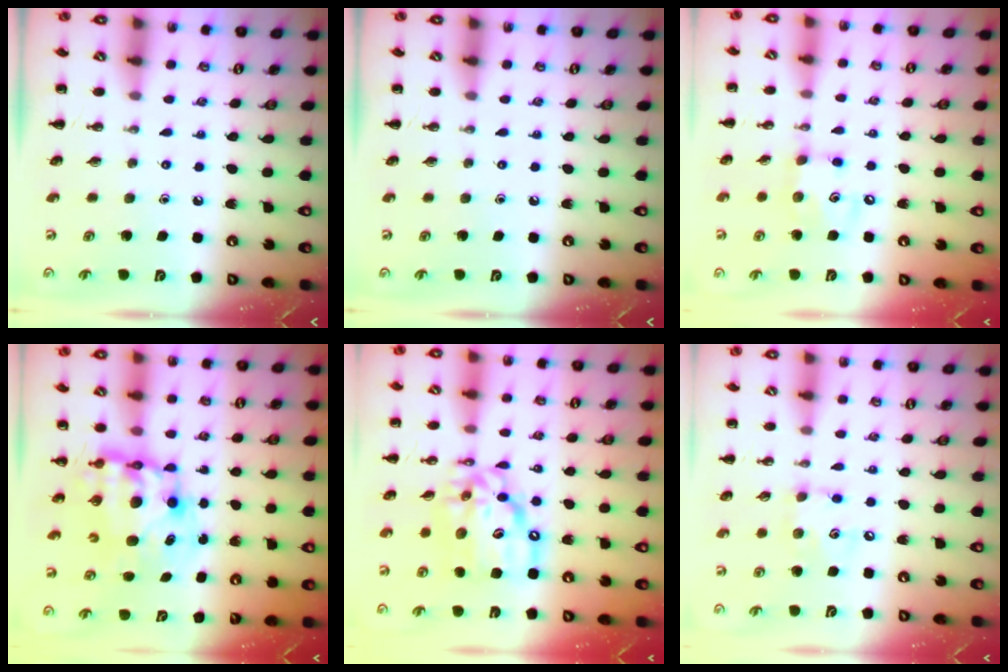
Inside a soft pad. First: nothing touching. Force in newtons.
{"total": 0.0}
{"total": 7.6, "press": 7.5, "slide": 1.1}
{"total": 9.8, "press": 9.5, "slide": 2.6}
{"total": 13.3, "press": 12.6, "slide": 4.1}
{"total": 6.7, "press": 6.7, "slide": 0.5}